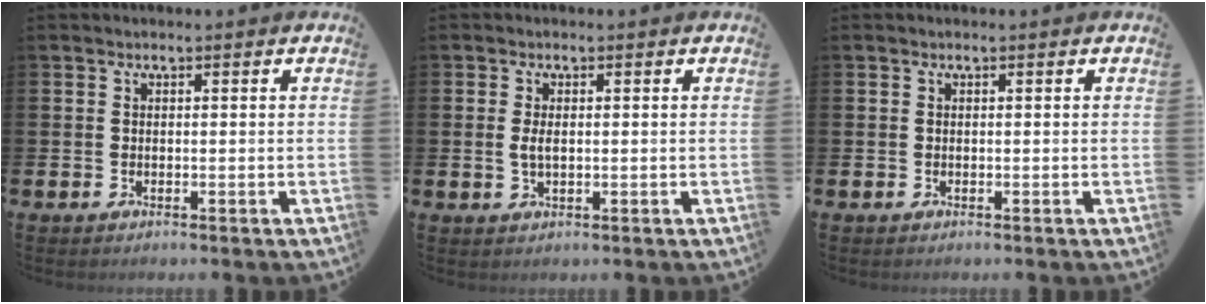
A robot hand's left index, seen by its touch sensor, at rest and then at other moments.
{"total": 1.8, "force": [0.2, 0.8, 1.6], "torque": [-0.029, 0.004, 0.001]}
{"total": 0.0}